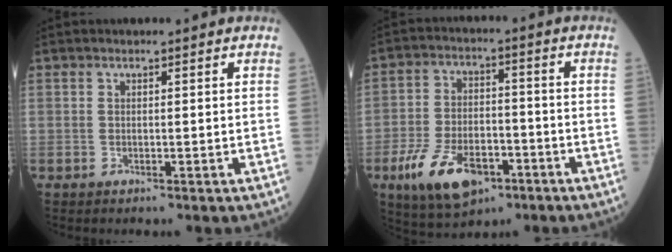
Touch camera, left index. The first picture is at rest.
{"total": 11.6, "force": [-6.2, 5.9, 7.9], "torque": [-0.156, -0.006, -0.106]}